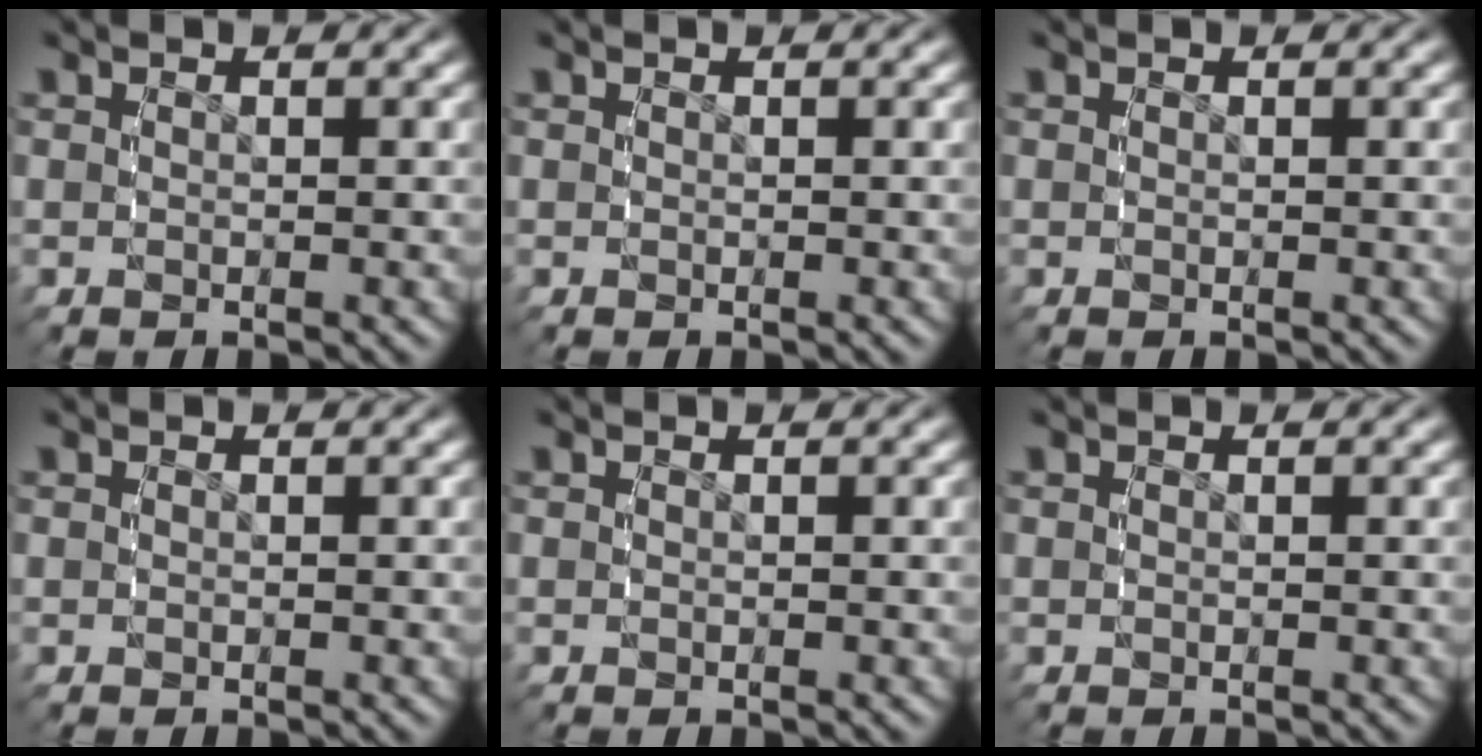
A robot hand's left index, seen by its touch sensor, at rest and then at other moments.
{"total": 0.0}
{"total": 0.0}
{"total": 0.0}
{"total": 0.0}
{"total": 0.0}